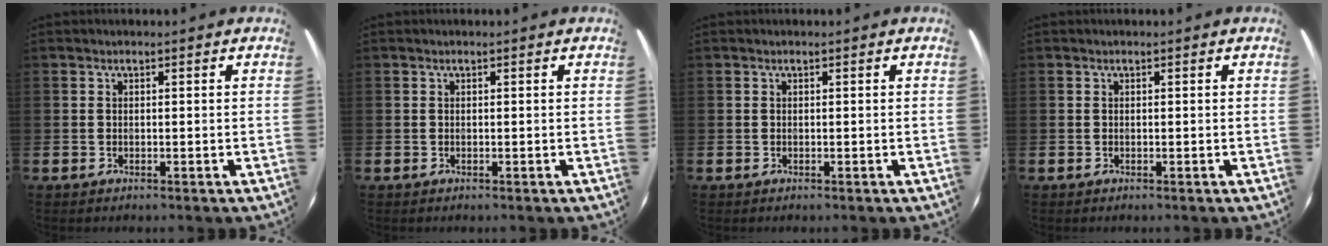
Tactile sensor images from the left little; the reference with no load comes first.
{"total": 0.0}
{"total": 0.0}
{"total": 0.0}